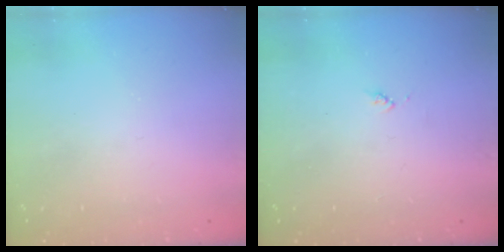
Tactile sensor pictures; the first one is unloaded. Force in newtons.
{"total": 3.6, "press": 3.6, "slide": 0.5}